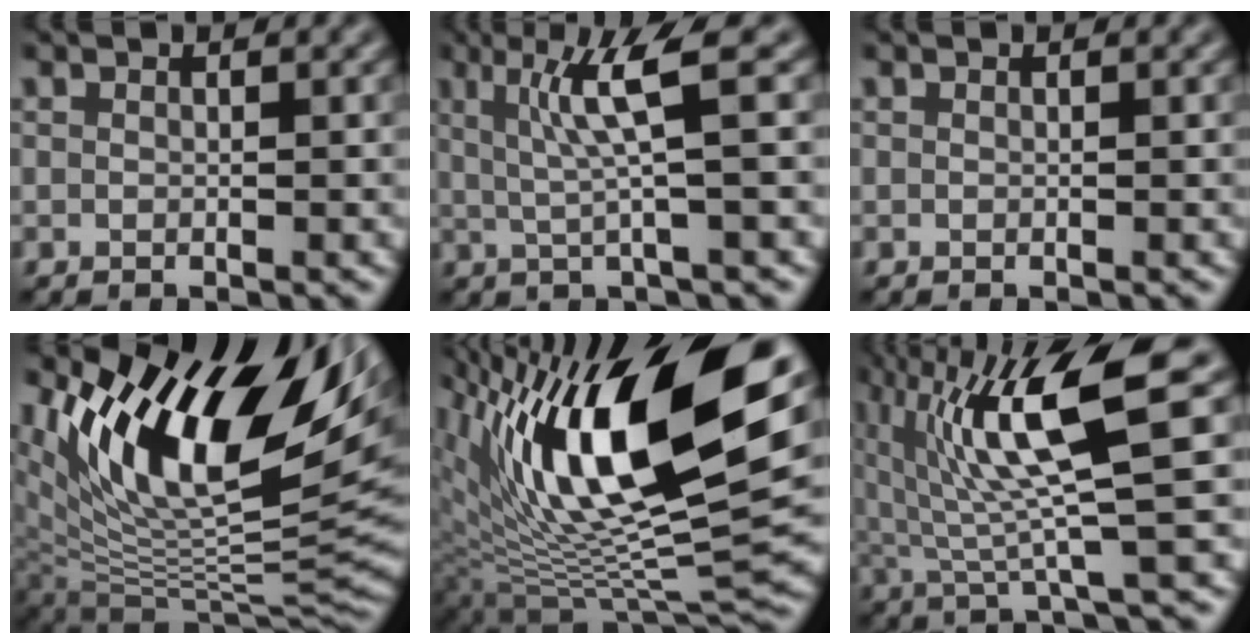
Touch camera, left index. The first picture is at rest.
{"total": 4.7, "force": [1.2, 0.4, 4.6], "torque": [-0.085, 0.002, 0.025]}
{"total": 0.0}
{"total": 15.3, "force": [6.9, 6.8, 11.8], "torque": [-0.202, 0.005, 0.123]}
{"total": 18.0, "force": [6.5, 6.5, 15.5], "torque": [-0.260, 0.012, 0.105]}
{"total": 10.0, "force": [3.0, 1.7, 9.4], "torque": [-0.150, 0.000, 0.055]}